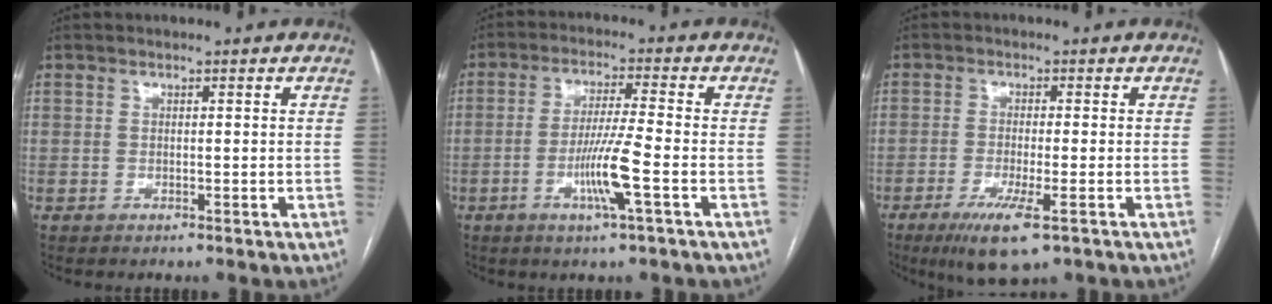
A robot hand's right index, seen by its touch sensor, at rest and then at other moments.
{"total": 7.9, "force": [-2.6, -0.6, 7.4], "torque": [-0.144, -0.009, -0.051]}
{"total": 7.1, "force": [-3.9, 0.9, 5.9], "torque": [-0.110, -0.020, -0.063]}